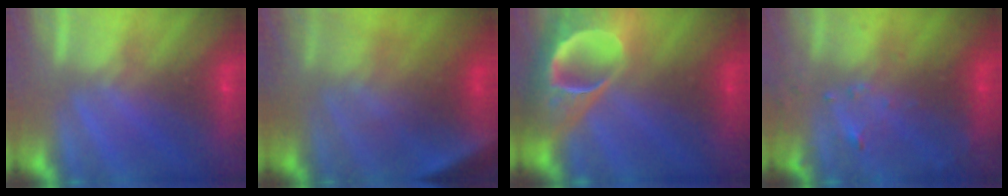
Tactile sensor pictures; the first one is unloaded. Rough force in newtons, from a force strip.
{"total": 4.9}
{"total": 13.7}
{"total": 6.3}